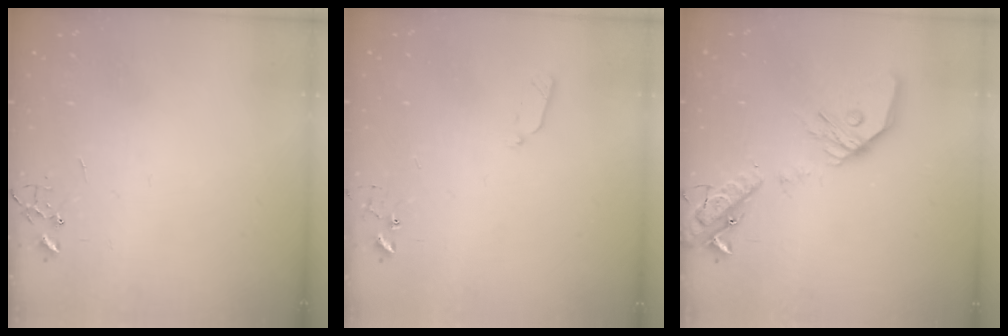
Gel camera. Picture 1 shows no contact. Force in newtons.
{"total": 5.6, "press": 5.6, "slide": 0.8}
{"total": 21.4, "press": 21.2, "slide": 3.5}